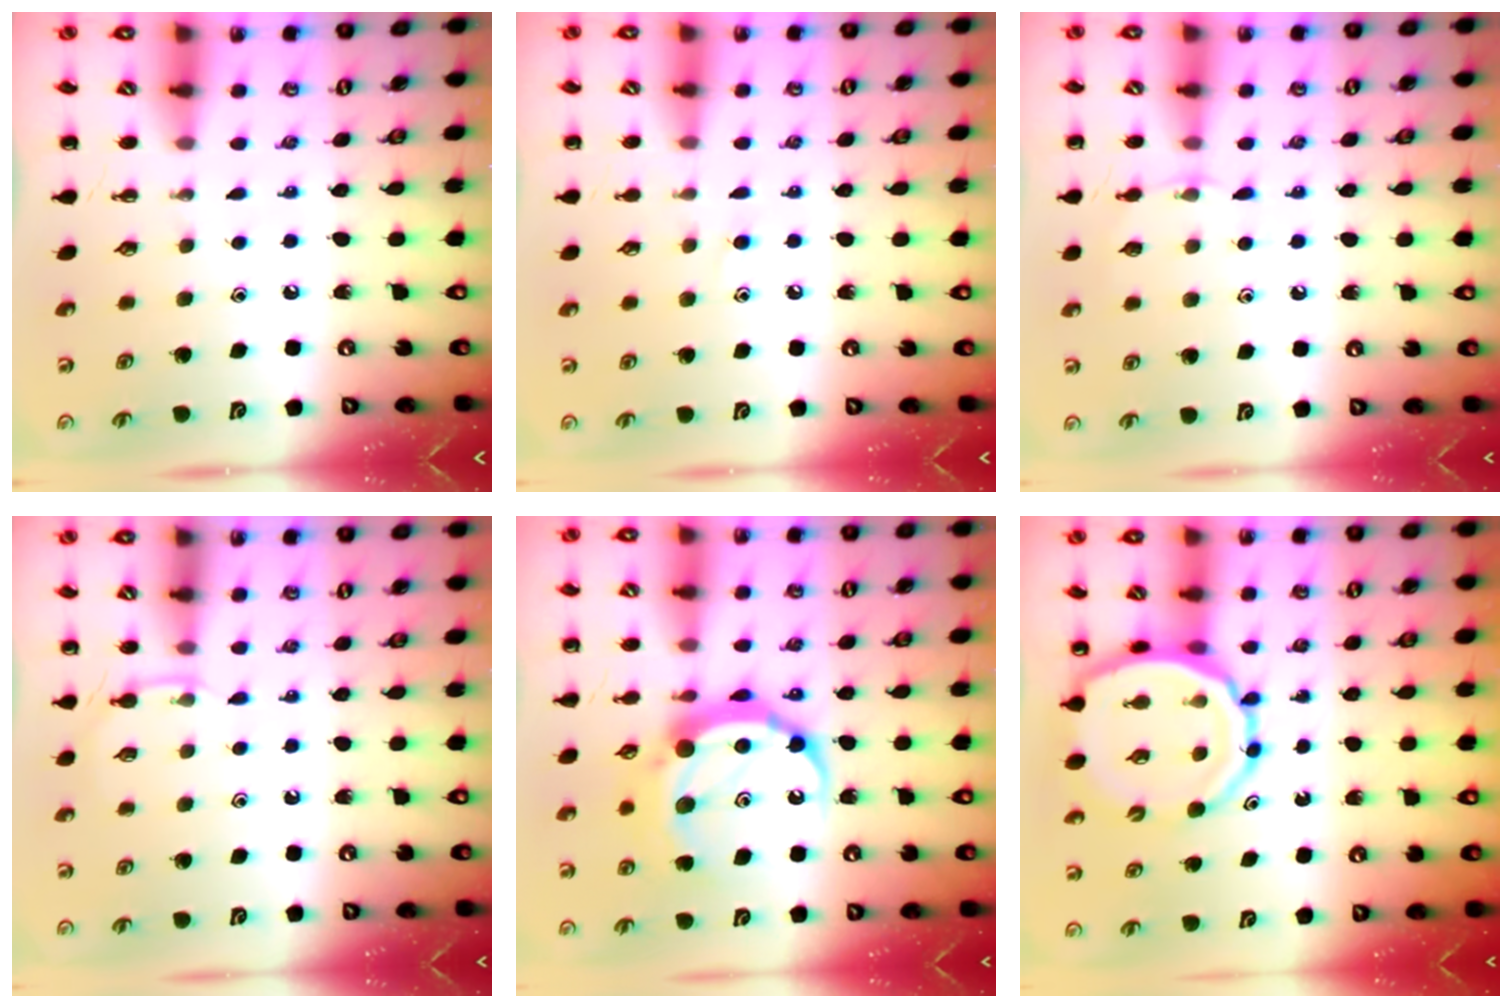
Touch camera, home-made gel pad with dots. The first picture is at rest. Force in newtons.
{"total": 7.4, "press": 6.9, "slide": 2.6}
{"total": 6.9, "press": 6.6, "slide": 1.8}
{"total": 3.7, "press": 3.4, "slide": 1.4}
{"total": 15.8, "press": 15.8, "slide": 1.1}
{"total": 13.8, "press": 13.2, "slide": 3.9}